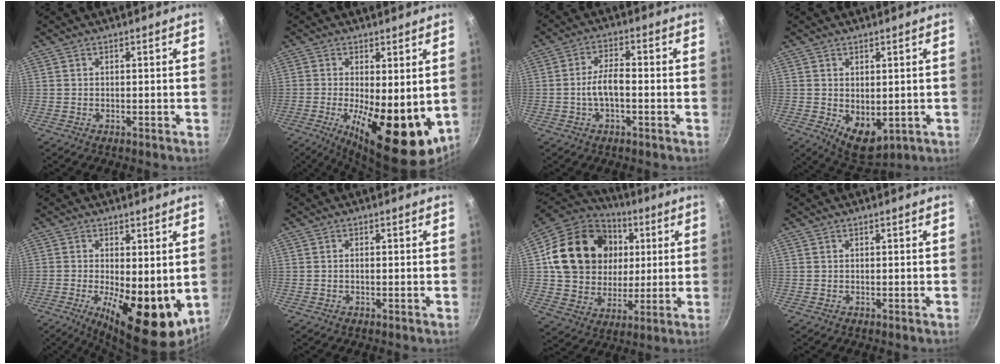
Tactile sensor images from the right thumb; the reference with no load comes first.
{"total": 16.5, "force": [-2.2, 6.6, 15.0], "torque": [-0.203, -0.024, -0.022]}
{"total": 5.7, "force": [-1.4, 2.4, 5.0], "torque": [-0.089, 0.025, -0.028]}
{"total": 7.0, "force": [-0.2, 4.5, 5.4], "torque": [-0.059, -0.018, 0.015]}
{"total": 14.8, "force": [-2.1, 6.0, 13.3], "torque": [-0.181, -0.020, -0.019]}
{"total": 0.6, "force": [-0.2, 0.2, 0.5], "torque": [-0.011, 0.003, -0.003]}
{"total": 23.1, "force": [4.9, 18.9, 12.3], "torque": [-0.199, 0.011, 0.089]}
{"total": 0.0}